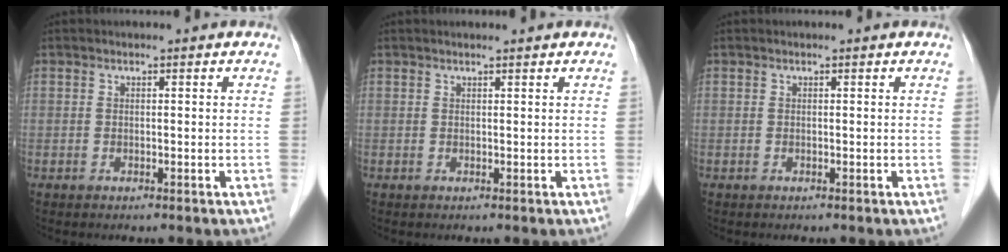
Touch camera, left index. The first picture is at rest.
{"total": 1.2, "force": [1.1, -0.2, 0.4], "torque": [-0.009, 0.006, 0.021]}
{"total": 0.0}